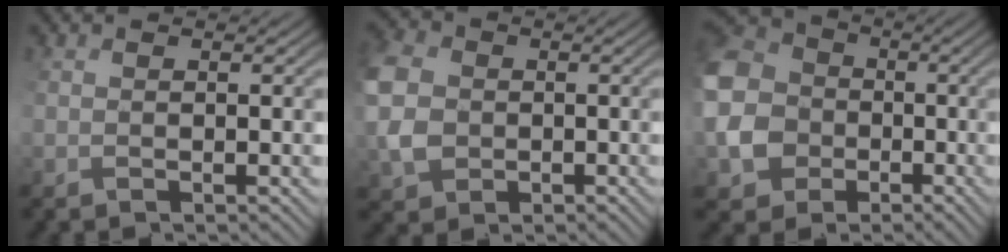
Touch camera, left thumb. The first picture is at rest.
{"total": 5.9, "force": [0.2, 5.1, 3.0], "torque": [-0.098, 0.007, -0.007]}
{"total": 11.1, "force": [-1.6, 9.9, 4.6], "torque": [-0.170, -0.018, -0.041]}